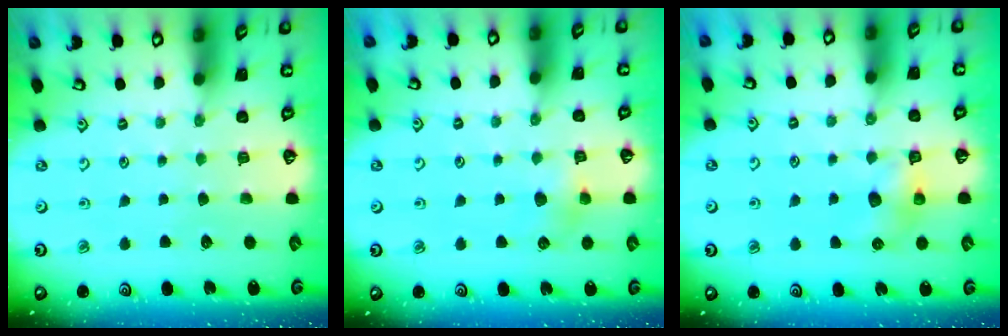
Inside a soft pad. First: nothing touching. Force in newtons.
{"total": 6.2, "press": 6.2, "slide": 0.6}
{"total": 7.0, "press": 7.0, "slide": 0.2}